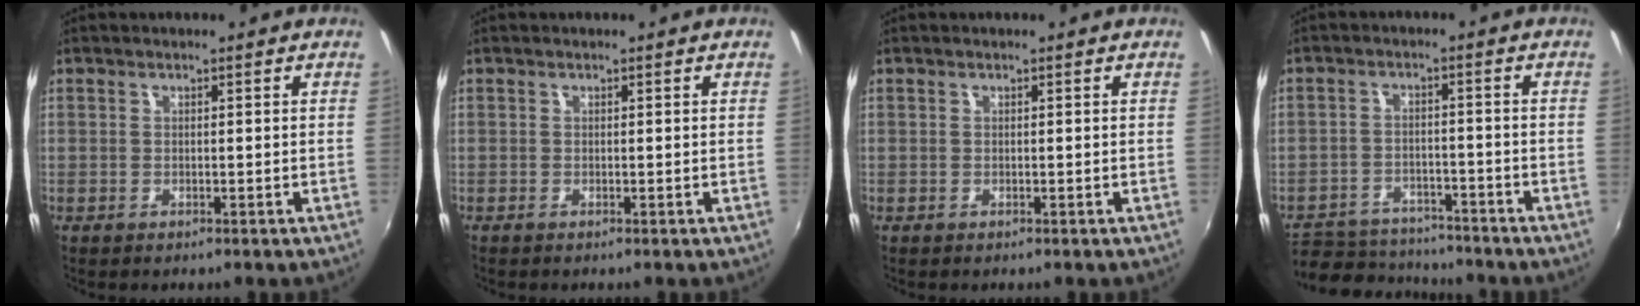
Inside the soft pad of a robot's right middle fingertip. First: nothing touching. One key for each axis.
{"total": 0.0}
{"total": 0.0}
{"total": 13.7, "fx": -11.4, "fy": 6.1, "fz": 4.5, "tx": -0.118, "ty": 0.001, "tz": -0.164}